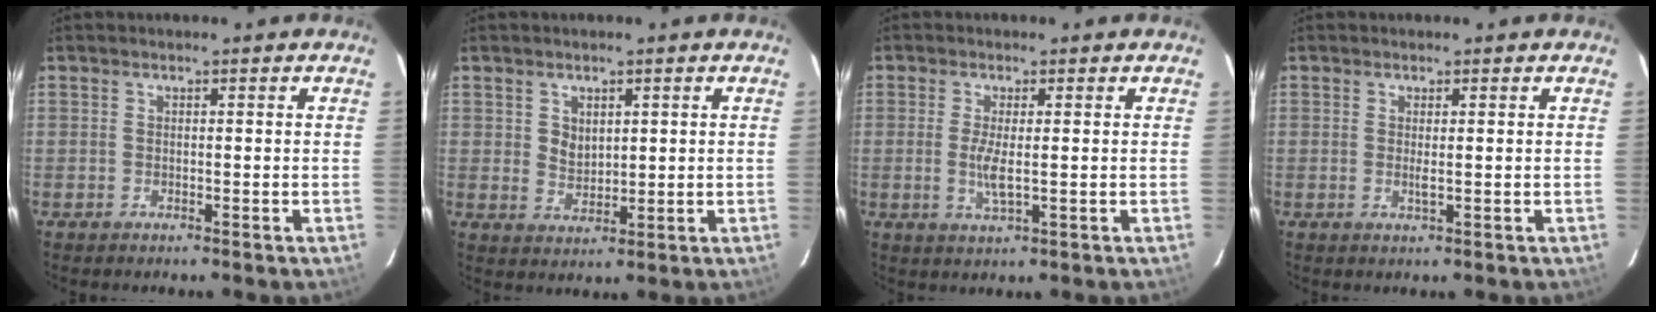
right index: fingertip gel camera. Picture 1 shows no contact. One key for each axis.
{"total": 3.6, "fx": 1.1, "fy": 2.9, "fz": 1.8, "tx": -0.031, "ty": 0.003, "tz": 0.024}
{"total": 4.0, "fx": -0.1, "fy": 0.7, "fz": 3.9, "tx": -0.079, "ty": -0.008, "tz": -0.005}
{"total": 1.8, "fx": 0.3, "fy": -0.1, "fz": 1.7, "tx": -0.029, "ty": -0.002, "tz": 0.004}